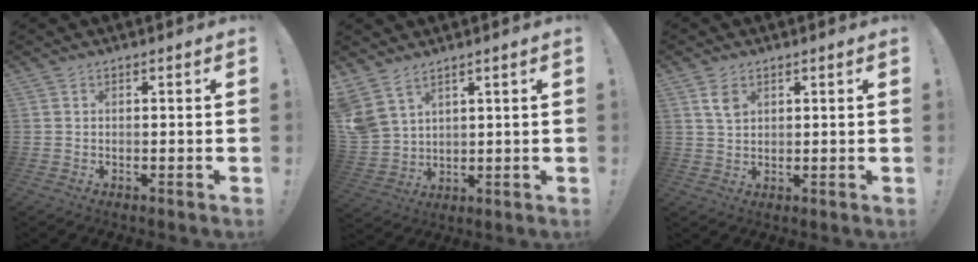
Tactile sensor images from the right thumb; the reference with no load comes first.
{"total": 7.4, "force": [5.5, 3.9, 2.9], "torque": [-0.066, -0.029, 0.115]}
{"total": 4.5, "force": [2.2, 2.8, 2.7], "torque": [-0.039, -0.007, 0.039]}